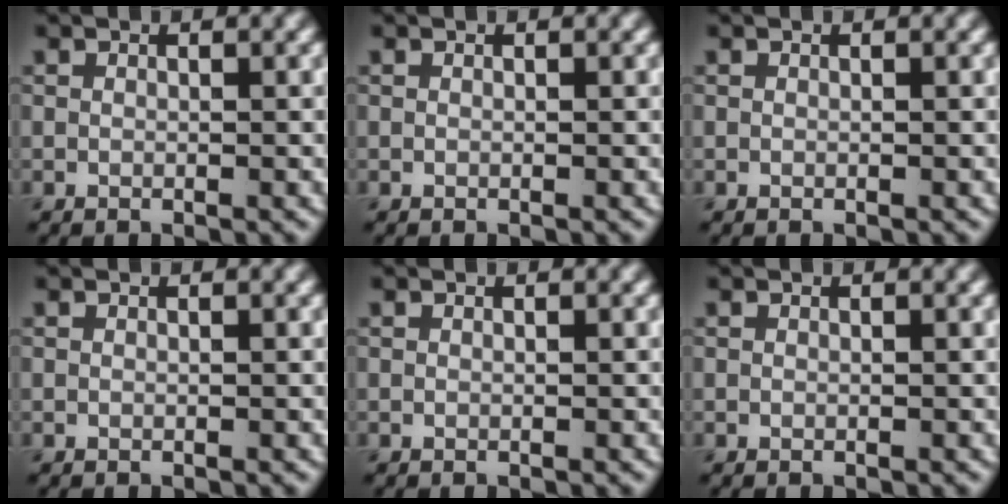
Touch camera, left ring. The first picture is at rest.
{"total": 0.0}
{"total": 0.0}
{"total": 0.0}
{"total": 0.0}
{"total": 0.0}